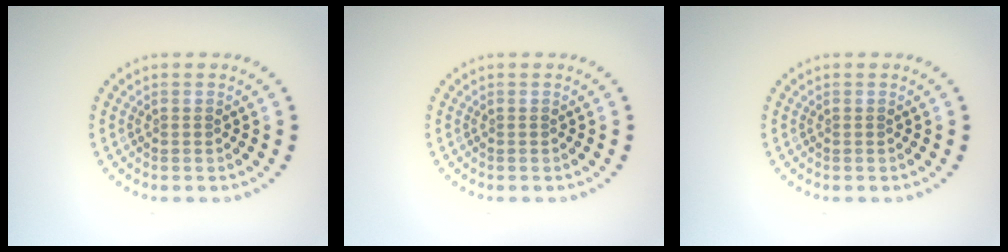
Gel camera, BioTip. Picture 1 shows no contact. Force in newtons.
{"total": 0.0}
{"total": 0.0}